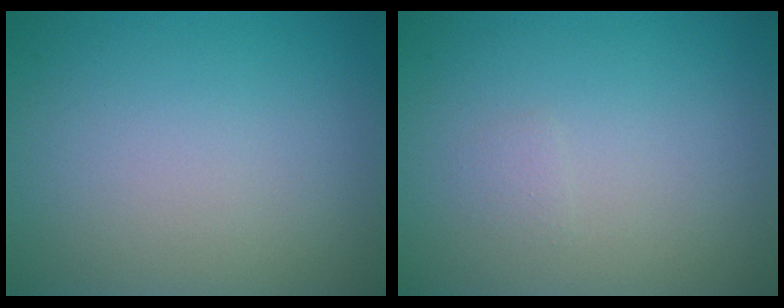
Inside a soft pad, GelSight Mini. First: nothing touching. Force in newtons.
{"total": 0.6, "press": 0.6, "slide": 0.1}